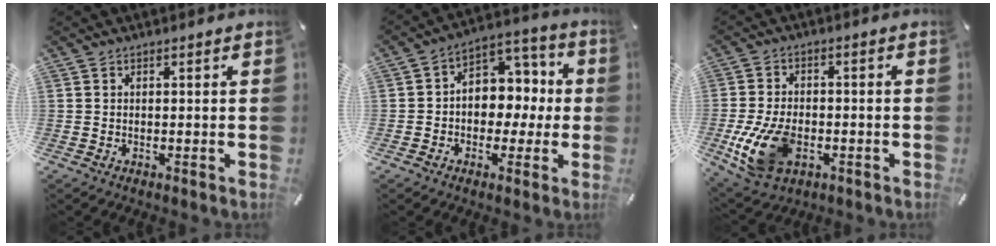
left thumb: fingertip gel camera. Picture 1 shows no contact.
{"total": 9.0, "force": [-1.0, 8.1, 3.7], "torque": [-0.044, 0.007, -0.017]}
{"total": 12.9, "force": [-3.7, 8.3, 9.1], "torque": [-0.196, 0.004, -0.061]}